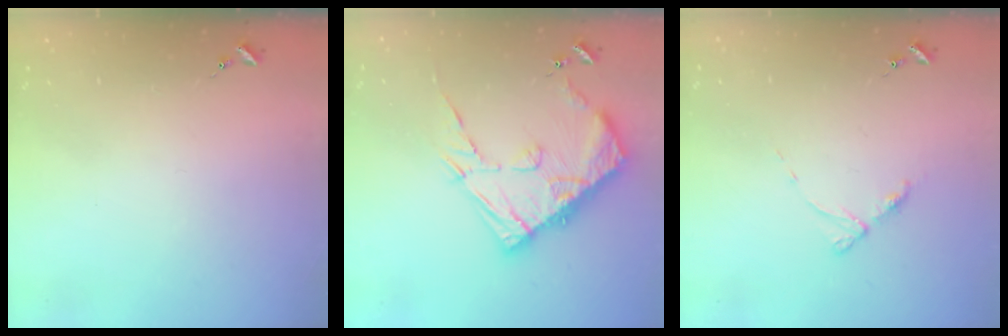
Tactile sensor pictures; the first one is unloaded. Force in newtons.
{"total": 18.0, "press": 17.9, "slide": 1.9}
{"total": 5.2, "press": 5.1, "slide": 0.6}